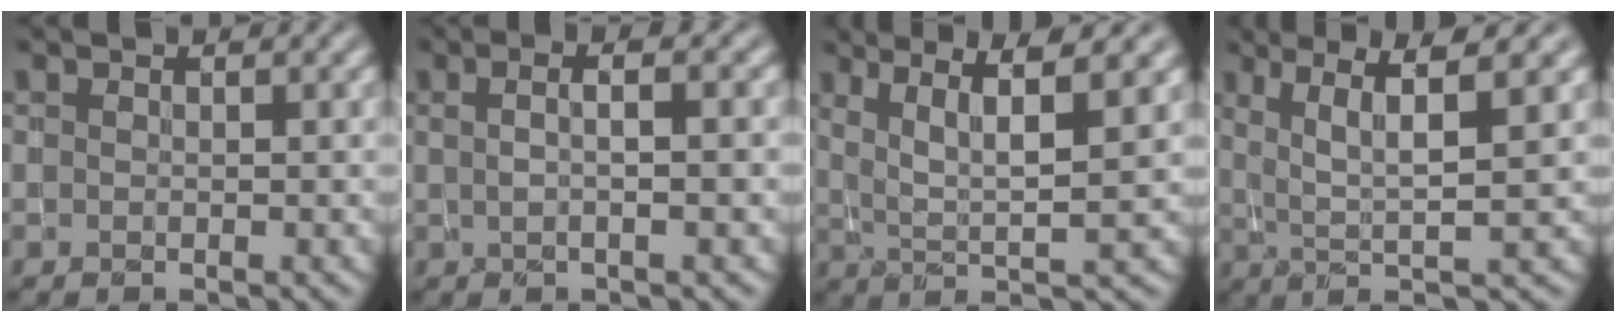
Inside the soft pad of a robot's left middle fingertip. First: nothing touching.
{"total": 4.2, "force": [0.8, 1.6, 3.8], "torque": [-0.045, 0.009, -0.005]}
{"total": 6.1, "force": [2.4, 1.0, 5.6], "torque": [-0.092, 0.003, 0.047]}
{"total": 5.8, "force": [1.6, 0.9, 5.5], "torque": [-0.094, 0.002, 0.031]}